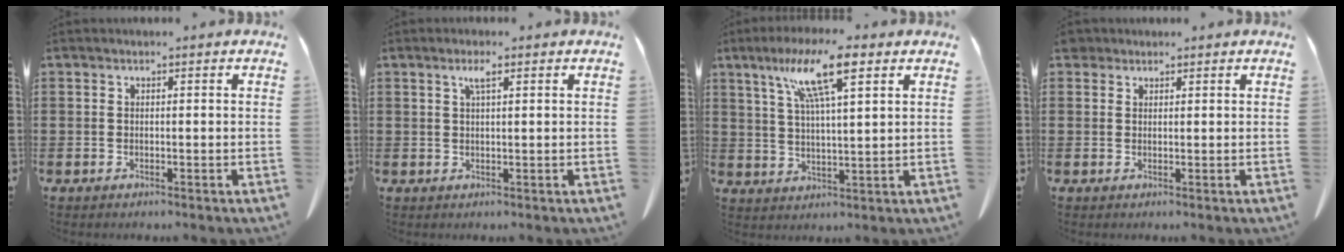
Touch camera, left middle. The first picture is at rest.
{"total": 2.2, "force": [1.0, 0.4, 1.9], "torque": [-0.039, 0.004, 0.016]}
{"total": 10.9, "force": [6.2, 1.7, 8.8], "torque": [-0.176, 0.000, 0.102]}
{"total": 1.7, "force": [1.4, 0.9, 0.3], "torque": [-0.011, 0.006, 0.028]}